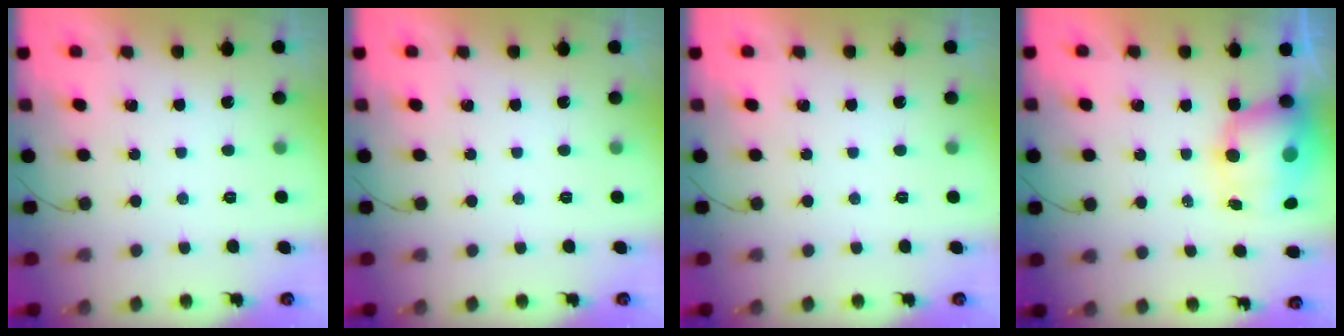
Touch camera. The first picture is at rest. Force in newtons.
{"total": 0.0}
{"total": 0.0}
{"total": 10.6, "press": 10.2, "slide": 2.8}